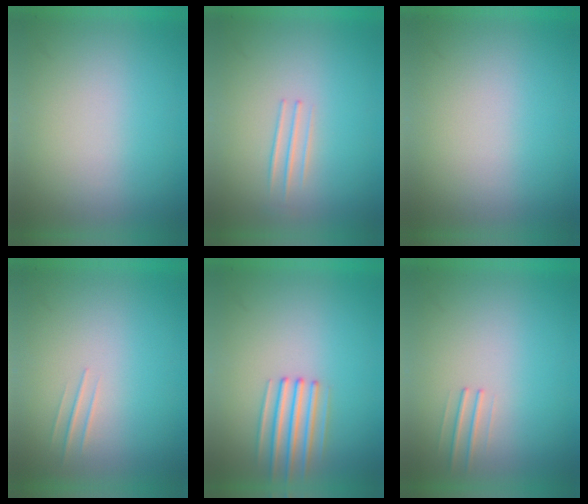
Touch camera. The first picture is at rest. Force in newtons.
{"total": 1.3}
{"total": 0.0}
{"total": 1.0}
{"total": 2.7}
{"total": 1.0}